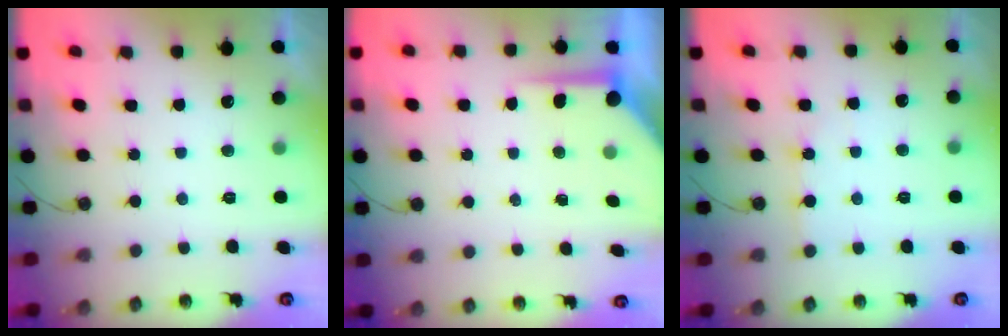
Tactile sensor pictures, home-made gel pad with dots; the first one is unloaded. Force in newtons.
{"total": 7.8, "press": 7.7, "slide": 0.6}
{"total": 3.9, "press": 3.9, "slide": 0.5}